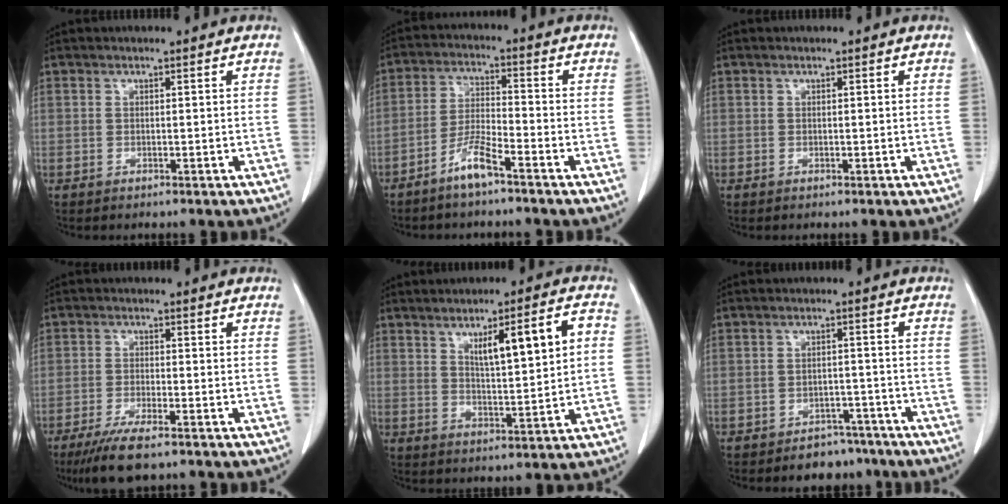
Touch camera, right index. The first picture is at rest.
{"total": 5.7, "force": [-4.1, 0.5, 4.0], "torque": [-0.086, -0.004, -0.082]}
{"total": 0.0}
{"total": 7.4, "force": [-5.4, 0.9, 5.0], "torque": [-0.088, -0.018, -0.087]}
{"total": 9.3, "force": [2.7, 1.2, 8.9], "torque": [-0.141, 0.008, 0.047]}
{"total": 5.1, "force": [-4.2, 2.8, 0.8], "torque": [-0.002, 0.011, -0.058]}